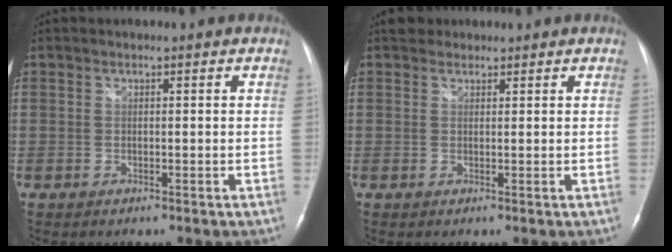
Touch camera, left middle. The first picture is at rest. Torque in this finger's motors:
{"motor_torque": [0.16, -0.09, -0.04, 0.02]}